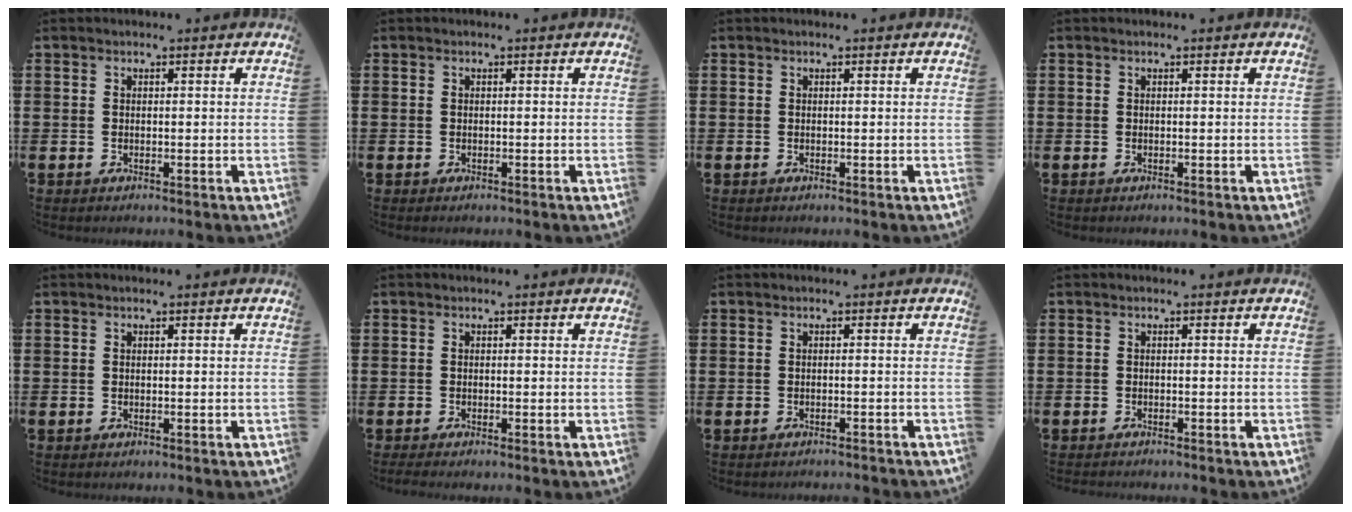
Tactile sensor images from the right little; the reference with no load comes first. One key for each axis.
{"total": 0.0}
{"total": 0.0}
{"total": 0.0}
{"total": 0.0}
{"total": 0.5, "fx": -0.4, "fy": 0.0, "fz": 0.3, "tx": -0.005, "ty": -0.001, "tz": -0.008}
{"total": 0.7, "fx": -0.7, "fy": -0.1, "fz": 0.0, "tx": 0.000, "ty": 0.000, "tz": -0.015}
{"total": 0.5, "fx": -0.5, "fy": 0.0, "fz": -0.1, "tx": 0.001, "ty": -0.002, "tz": -0.010}